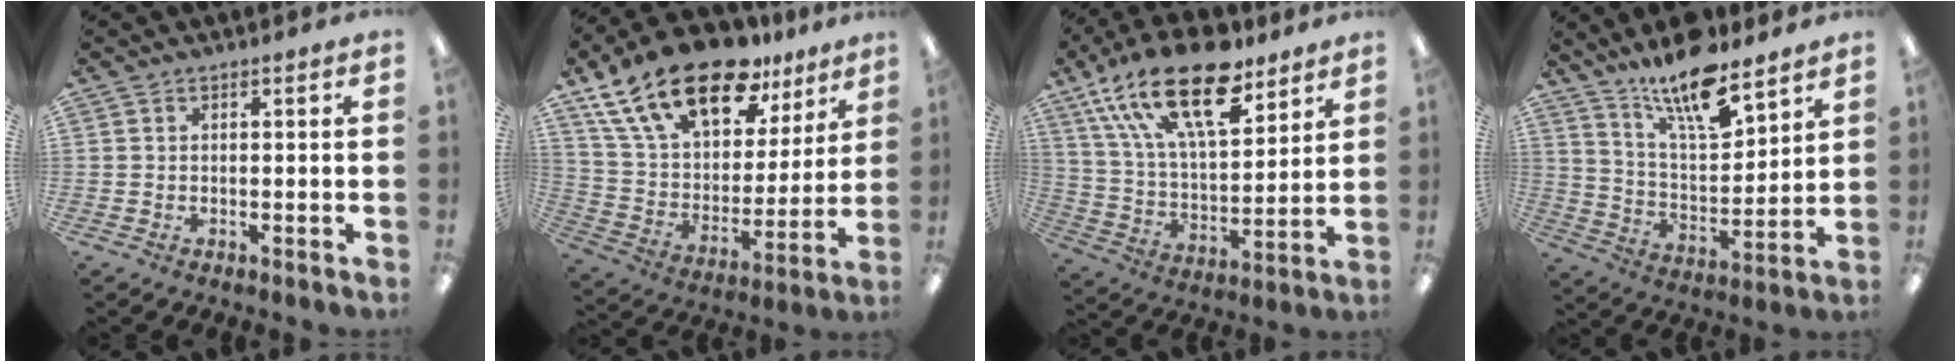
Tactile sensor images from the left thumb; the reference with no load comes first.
{"total": 22.9, "force": [15.1, 11.1, 13.1], "torque": [-0.243, -0.083, 0.269]}
{"total": 23.4, "force": [14.7, 10.1, 15.2], "torque": [-0.281, -0.076, 0.254]}
{"total": 15.4, "force": [12.2, 4.1, 8.4], "torque": [-0.155, -0.076, 0.210]}